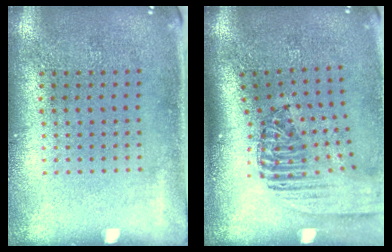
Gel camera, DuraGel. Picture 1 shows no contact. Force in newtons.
{"total": 2.4, "press": 1.8, "slide": 1.6}